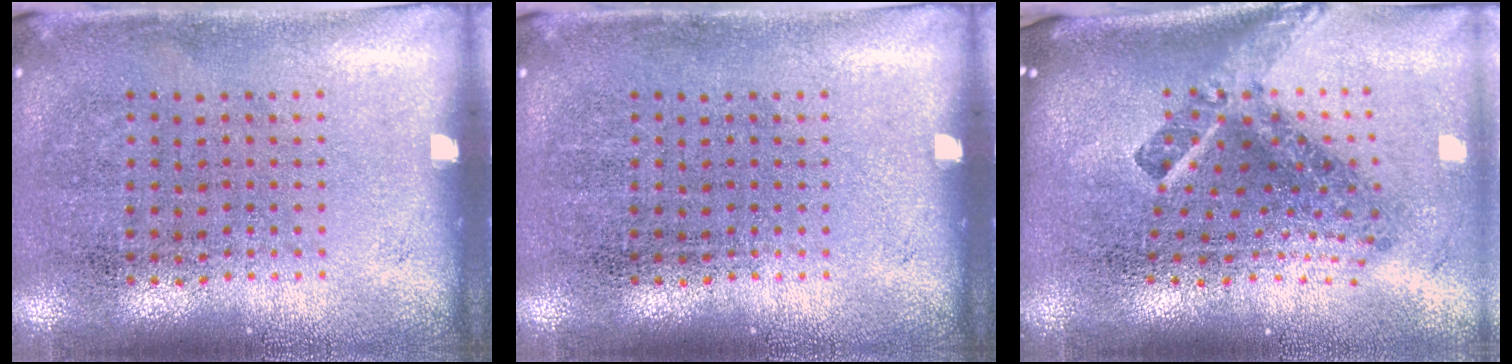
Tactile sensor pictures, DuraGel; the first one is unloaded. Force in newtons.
{"total": 0.0}
{"total": 2.8, "press": 1.7, "slide": 2.2}